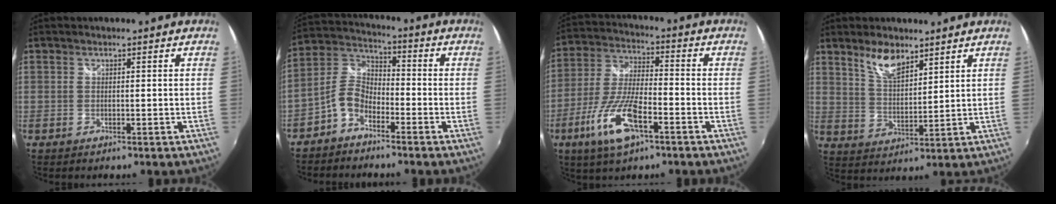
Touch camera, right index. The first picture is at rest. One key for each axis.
{"total": 6.9, "fx": -4.3, "fy": 3.8, "fz": 3.7, "tx": -0.087, "ty": 0.022, "tz": -0.091}
{"total": 13.4, "fx": -6.7, "fy": 4.1, "fz": 10.9, "tx": -0.236, "ty": -0.014, "tz": -0.128}
{"total": 7.2, "fx": 5.2, "fy": 2.8, "fz": 4.2, "tx": -0.074, "ty": 0.004, "tz": 0.101}